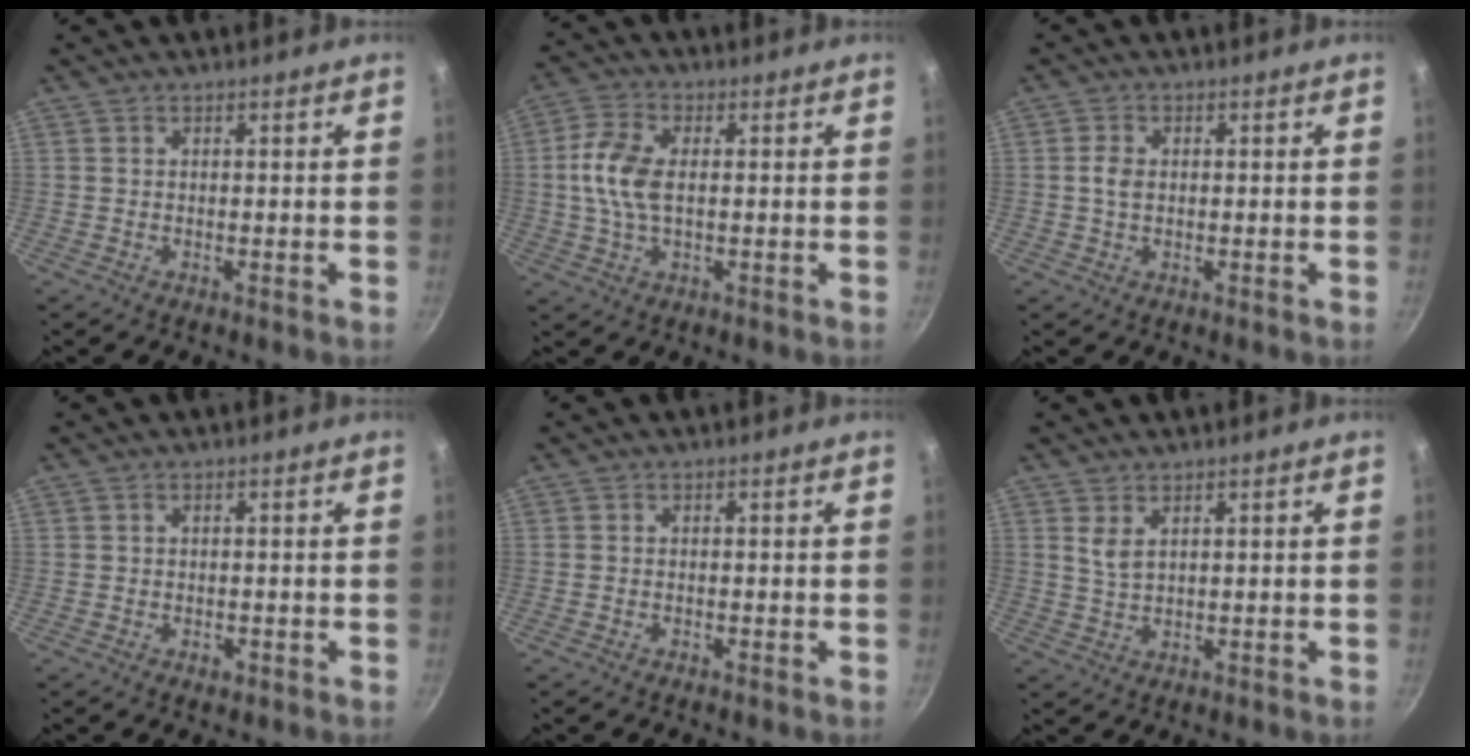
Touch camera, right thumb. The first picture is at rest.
{"total": 8.4, "force": [0.4, 4.7, 7.0], "torque": [-0.143, 0.015, 0.000]}
{"total": 2.7, "force": [0.2, 1.8, 2.0], "torque": [-0.036, 0.004, 0.000]}
{"total": 1.4, "force": [-0.4, 1.0, 0.9], "torque": [-0.010, 0.002, -0.006]}
{"total": 0.0}
{"total": 2.9, "force": [1.5, 1.3, 2.2], "torque": [-0.041, -0.013, 0.032]}